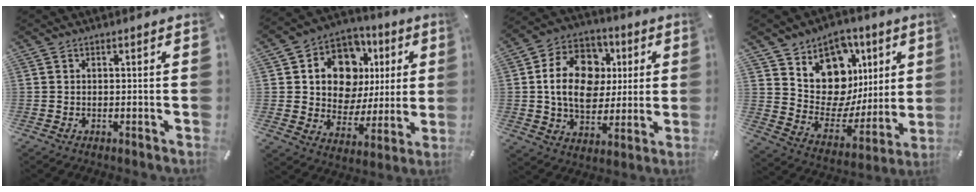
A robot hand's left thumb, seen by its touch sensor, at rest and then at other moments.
{"total": 12.8, "force": [4.2, 10.8, 5.5], "torque": [-0.089, -0.034, 0.086]}
{"total": 16.1, "force": [2.1, 12.8, 9.4], "torque": [-0.177, 0.012, 0.042]}
{"total": 13.3, "force": [5.3, 11.1, 4.8], "torque": [-0.063, -0.064, 0.099]}